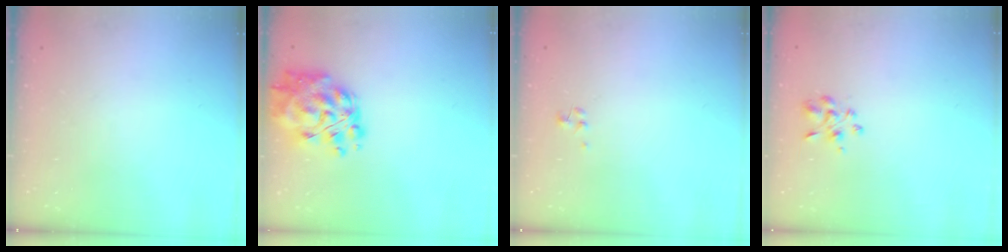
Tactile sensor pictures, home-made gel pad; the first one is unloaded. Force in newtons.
{"total": 15.7, "press": 14.8, "slide": 5.0}
{"total": 0.9, "press": 0.8, "slide": 0.4}
{"total": 3.6, "press": 3.4, "slide": 1.1}